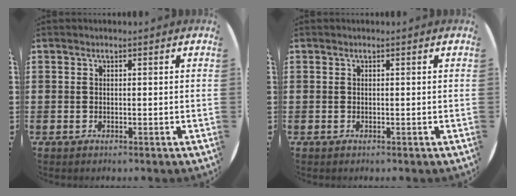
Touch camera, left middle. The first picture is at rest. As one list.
[{"total": 0.0}]